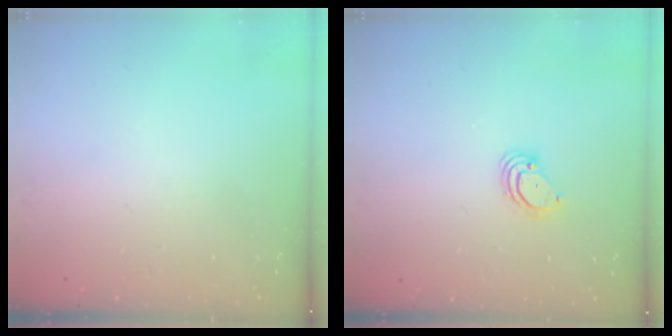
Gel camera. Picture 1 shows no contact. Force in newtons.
{"total": 3.9, "press": 3.9, "slide": 0.2}